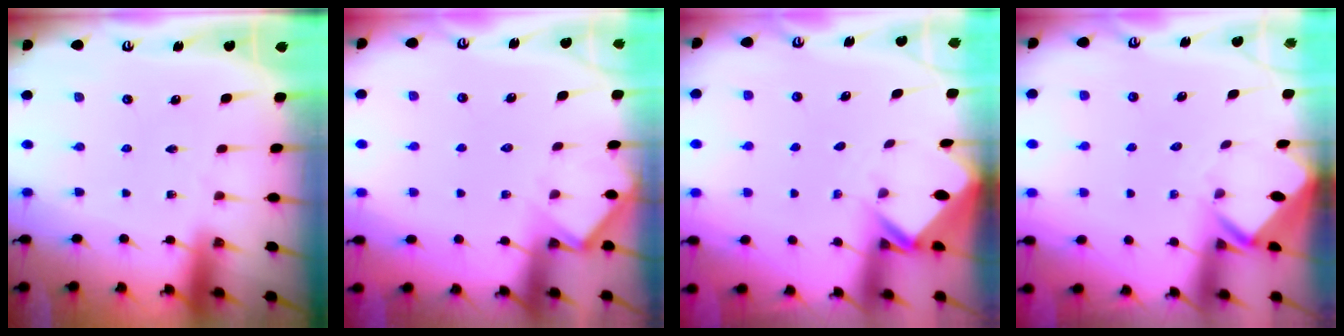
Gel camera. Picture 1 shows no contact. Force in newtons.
{"total": 7.1, "press": 7.0, "slide": 0.3}
{"total": 2.6, "press": 2.6, "slide": 0.1}
{"total": 2.9, "press": 2.9, "slide": 0.2}